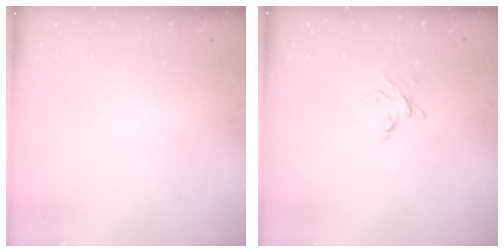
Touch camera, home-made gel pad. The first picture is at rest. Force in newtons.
{"total": 2.5, "press": 2.5, "slide": 0.4}